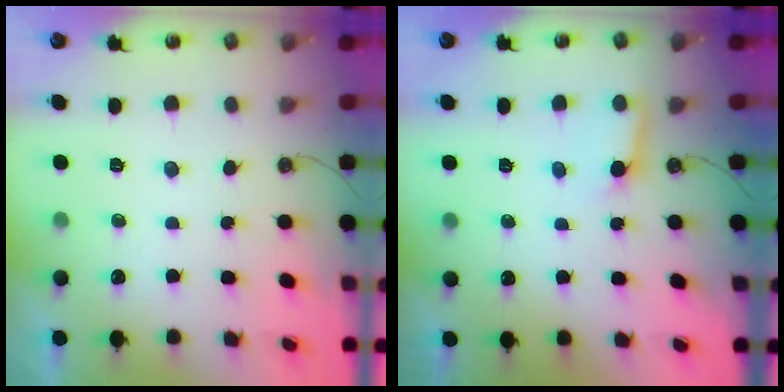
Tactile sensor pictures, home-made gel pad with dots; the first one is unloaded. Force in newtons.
{"total": 3.3, "press": 3.3, "slide": 0.3}